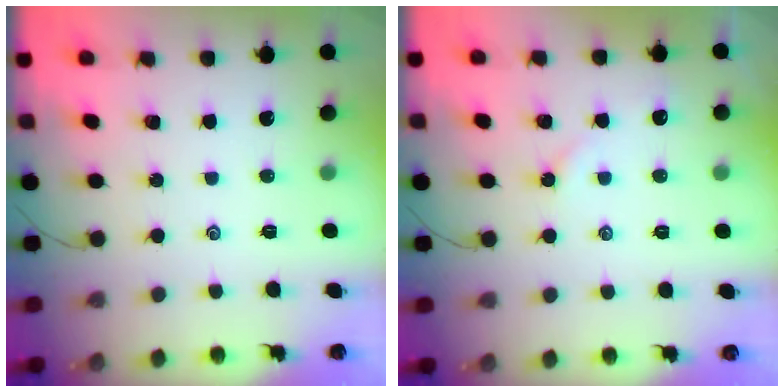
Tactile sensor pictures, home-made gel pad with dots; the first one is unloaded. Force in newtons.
{"total": 2.2, "press": 2.1, "slide": 0.5}